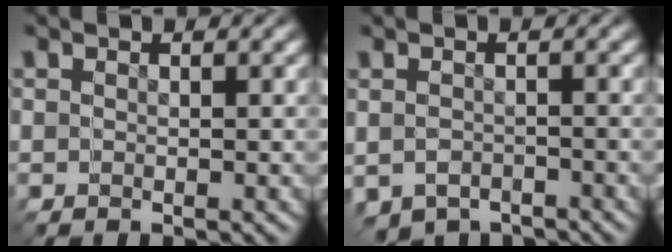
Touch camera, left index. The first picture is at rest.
{"total": 1.5, "force": [-1.1, -0.6, -0.9], "torque": [0.001, -0.009, -0.012]}